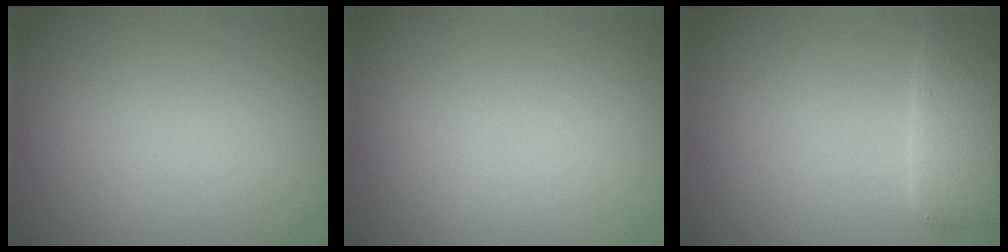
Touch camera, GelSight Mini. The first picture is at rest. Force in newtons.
{"total": 0.0}
{"total": 3.5, "press": 3.5, "slide": 0.1}